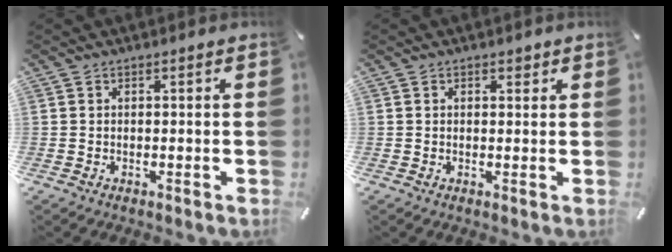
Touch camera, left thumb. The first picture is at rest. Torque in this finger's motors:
{"motor_torque": [-0.16, -0.59, 0.03, 0.19, 0.03]}